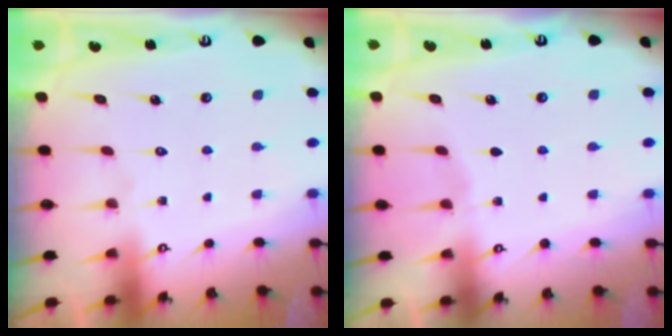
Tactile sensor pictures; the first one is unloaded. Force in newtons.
{"total": 1.4, "press": 1.3, "slide": 0.4}